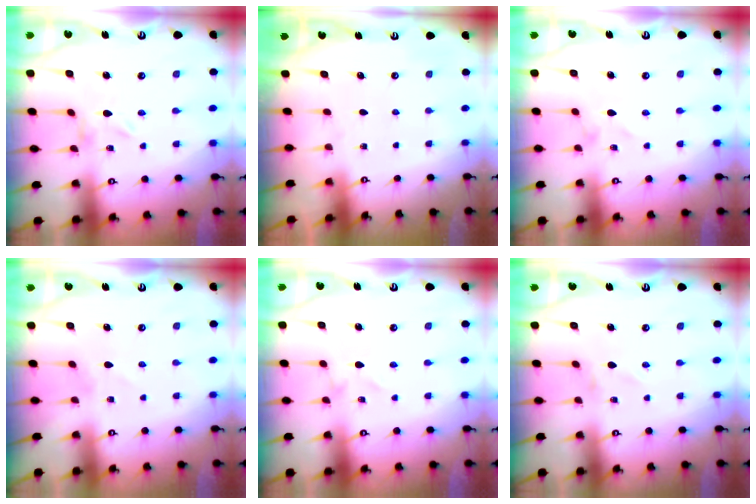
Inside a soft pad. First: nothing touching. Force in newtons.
{"total": 0.0}
{"total": 0.0}
{"total": 1.2, "press": 1.2, "slide": 0.1}
{"total": 0.9, "press": 0.9, "slide": 0.1}
{"total": 0.8, "press": 0.8, "slide": 0.2}